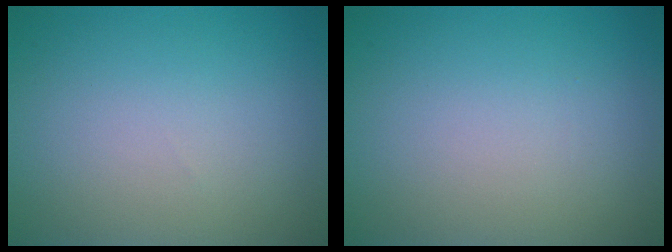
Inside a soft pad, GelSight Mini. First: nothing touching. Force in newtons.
{"total": 0.0}